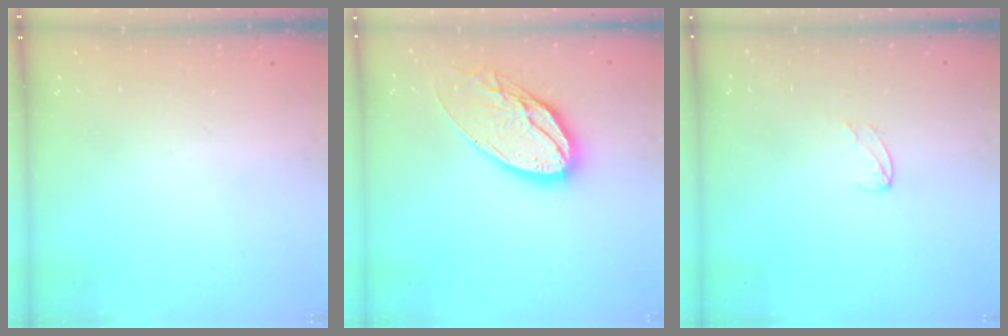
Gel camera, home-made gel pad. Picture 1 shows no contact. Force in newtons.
{"total": 16.9, "press": 16.8, "slide": 1.6}
{"total": 2.0, "press": 2.0, "slide": 0.2}